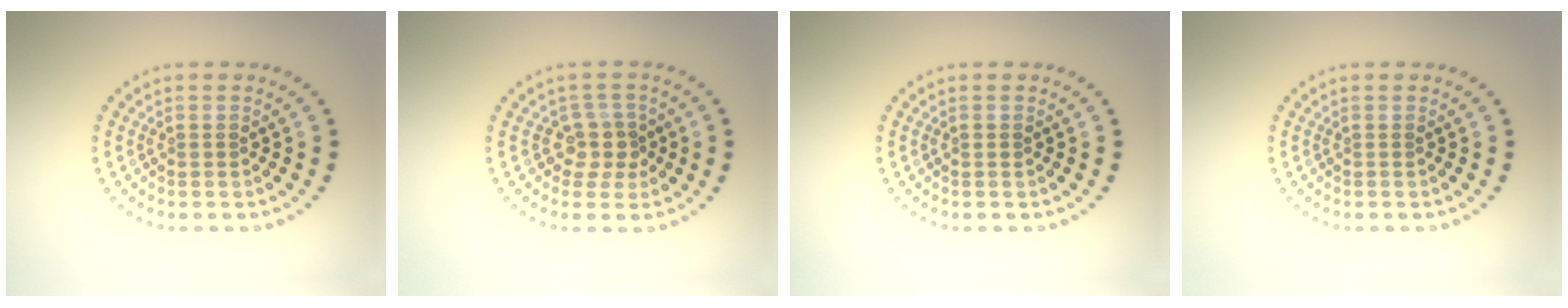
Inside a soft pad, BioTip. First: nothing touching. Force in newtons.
{"total": 2.3, "press": 1.9, "slide": 1.3}
{"total": 0.5, "press": 0.5, "slide": 0.1}
{"total": 0.0}